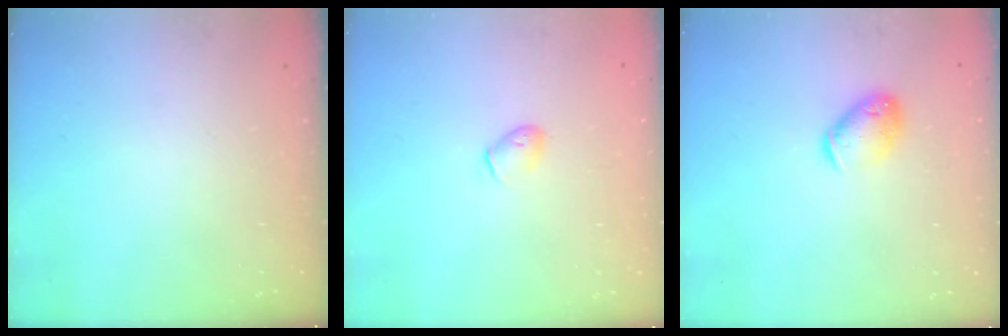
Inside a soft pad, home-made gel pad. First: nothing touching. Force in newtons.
{"total": 5.1, "press": 4.9, "slide": 1.3}
{"total": 9.6, "press": 9.5, "slide": 1.7}